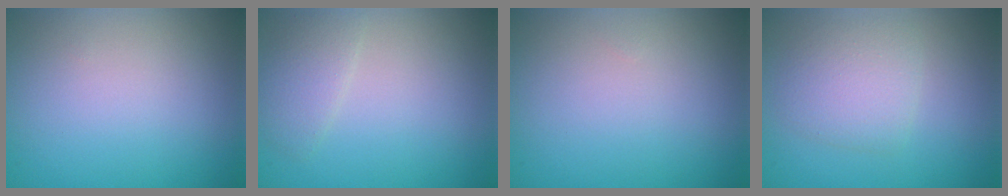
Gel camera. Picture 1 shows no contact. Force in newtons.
{"total": 1.9, "press": 1.9, "slide": 0.1}
{"total": 0.0}
{"total": 2.9, "press": 2.9, "slide": 0.0}